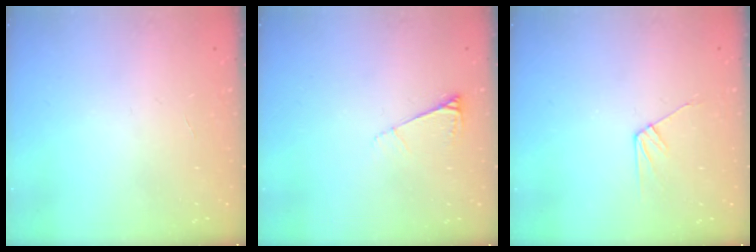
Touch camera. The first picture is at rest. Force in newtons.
{"total": 6.6, "press": 6.6, "slide": 0.4}
{"total": 7.5, "press": 7.5, "slide": 0.8}